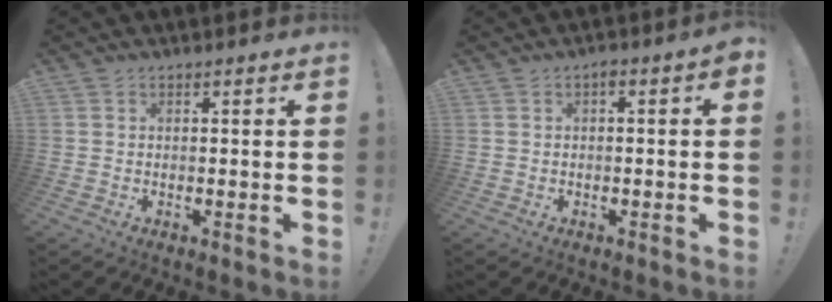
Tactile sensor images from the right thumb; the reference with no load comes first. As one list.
[{"total": 1.6, "force": [-0.7, 0.3, 1.4], "torque": [-0.028, 0.005, -0.013]}]